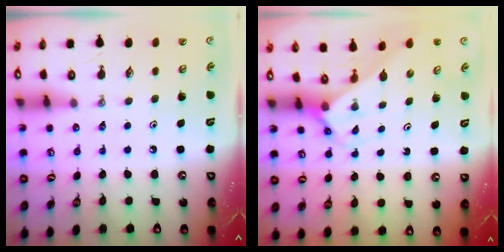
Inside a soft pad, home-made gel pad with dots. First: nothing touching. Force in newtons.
{"total": 2.7, "press": 2.7, "slide": 0.2}